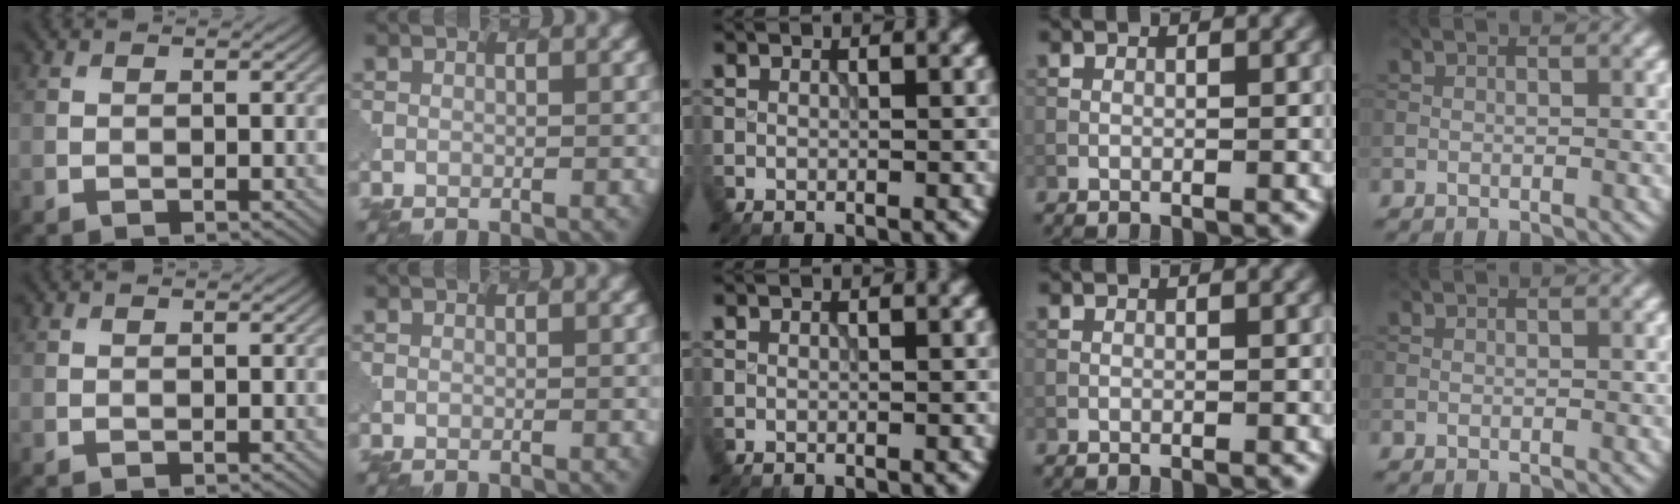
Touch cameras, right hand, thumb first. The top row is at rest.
{}